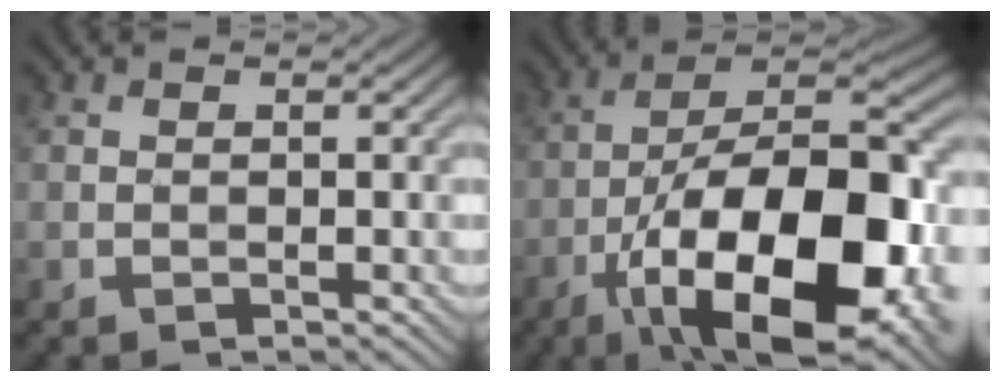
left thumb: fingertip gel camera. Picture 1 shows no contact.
{"total": 21.2, "force": [-9.1, 8.5, 17.2], "torque": [-0.283, -0.008, -0.151]}